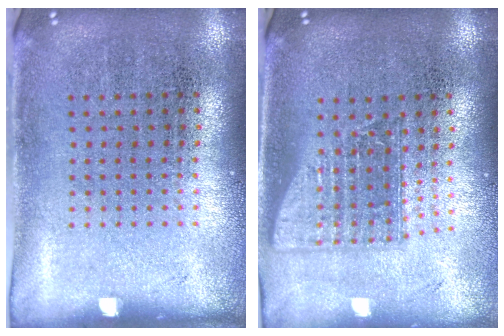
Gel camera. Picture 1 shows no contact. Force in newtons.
{"total": 1.5, "press": 1.2, "slide": 1.0}